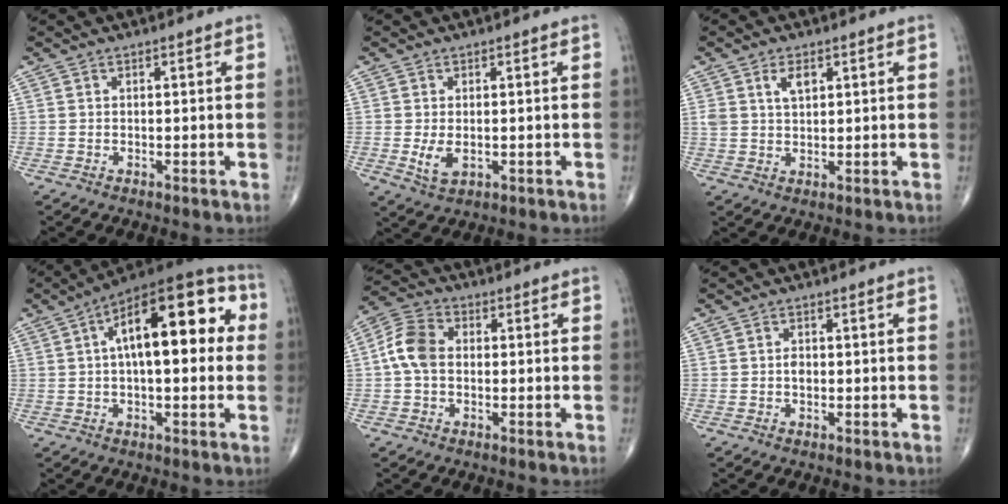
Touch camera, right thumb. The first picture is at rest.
{"total": 3.7, "force": [-0.5, 2.0, 3.0], "torque": [-0.056, -0.009, -0.004]}
{"total": 4.0, "force": [1.8, 2.2, 2.8], "torque": [-0.044, -0.007, 0.036]}
{"total": 20.1, "force": [4.0, 8.6, 17.7], "torque": [-0.244, 0.034, 0.049]}
{"total": 7.4, "force": [0.0, 5.2, 5.3], "torque": [-0.104, 0.024, -0.010]}
{"total": 1.4, "force": [-0.1, 1.0, 1.1], "torque": [-0.015, 0.002, -0.002]}